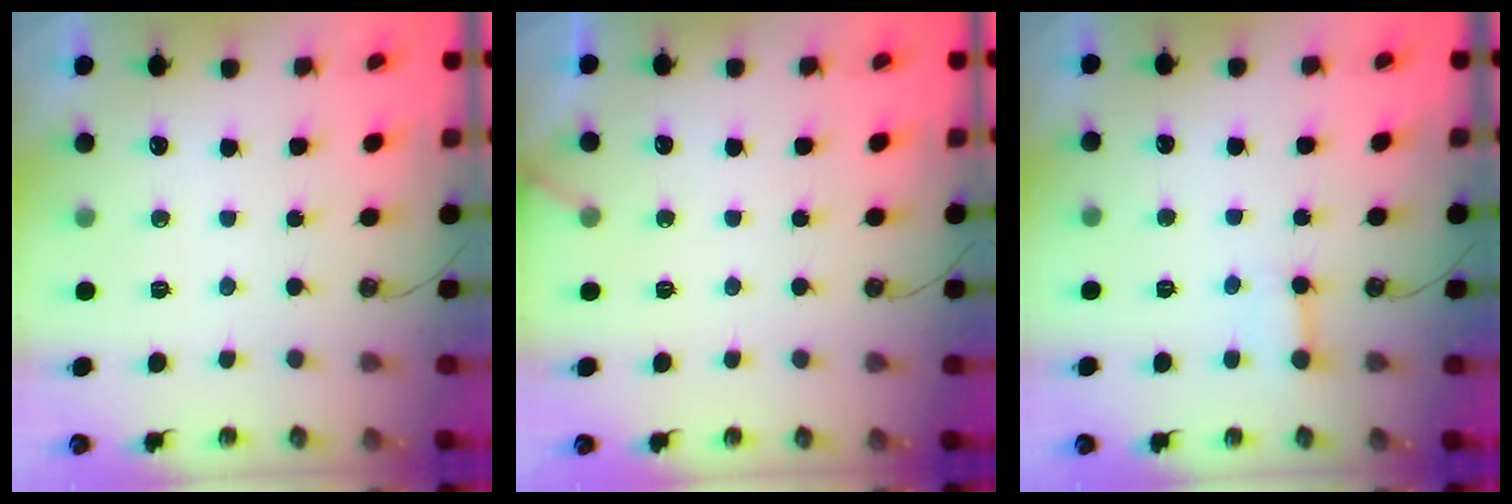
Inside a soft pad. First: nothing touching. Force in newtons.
{"total": 1.7, "press": 1.7, "slide": 0.1}
{"total": 3.0, "press": 3.0, "slide": 0.4}